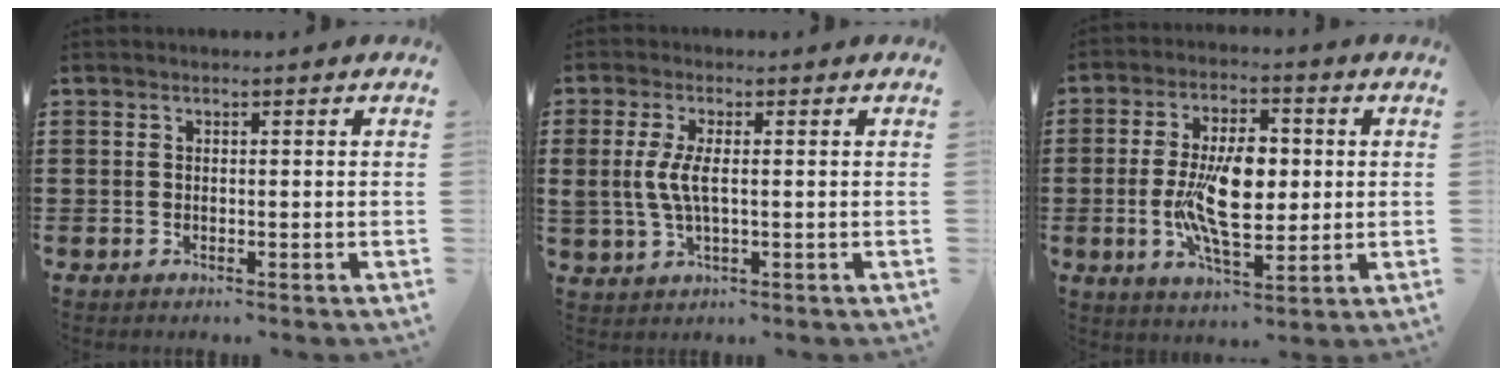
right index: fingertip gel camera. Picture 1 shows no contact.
{"total": 4.8, "force": [0.3, 1.7, 4.4], "torque": [-0.113, -0.006, -0.006]}
{"total": 11.5, "force": [-0.1, 5.3, 10.1], "torque": [-0.206, 0.000, -0.008]}